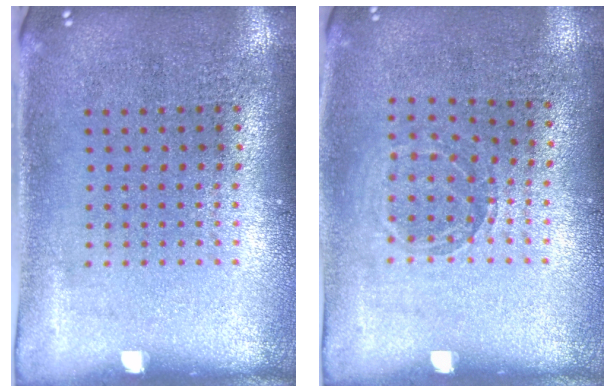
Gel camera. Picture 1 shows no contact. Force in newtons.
{"total": 0.9, "press": 0.9, "slide": 0.1}